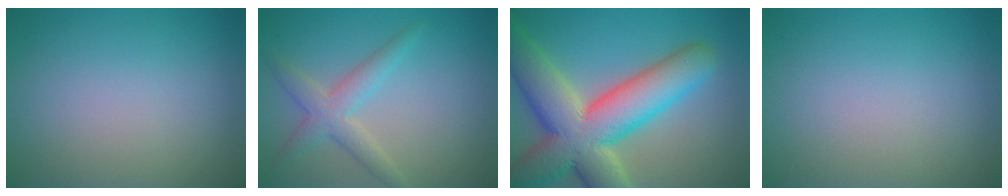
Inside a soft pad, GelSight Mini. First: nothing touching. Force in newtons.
{"total": 3.1, "press": 3.1, "slide": 0.1}
{"total": 12.8, "press": 12.8, "slide": 1.0}
{"total": 0.0}